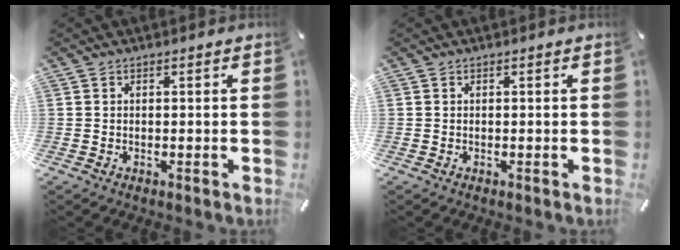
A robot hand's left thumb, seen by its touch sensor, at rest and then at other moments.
{"total": 0.0}